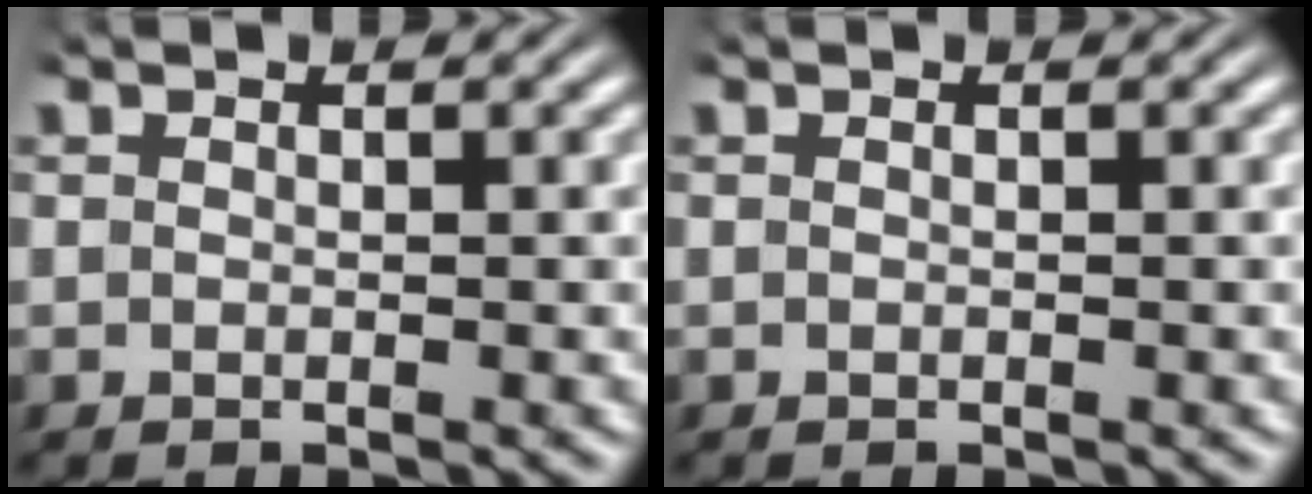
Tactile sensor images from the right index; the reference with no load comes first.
{"total": 0.0}